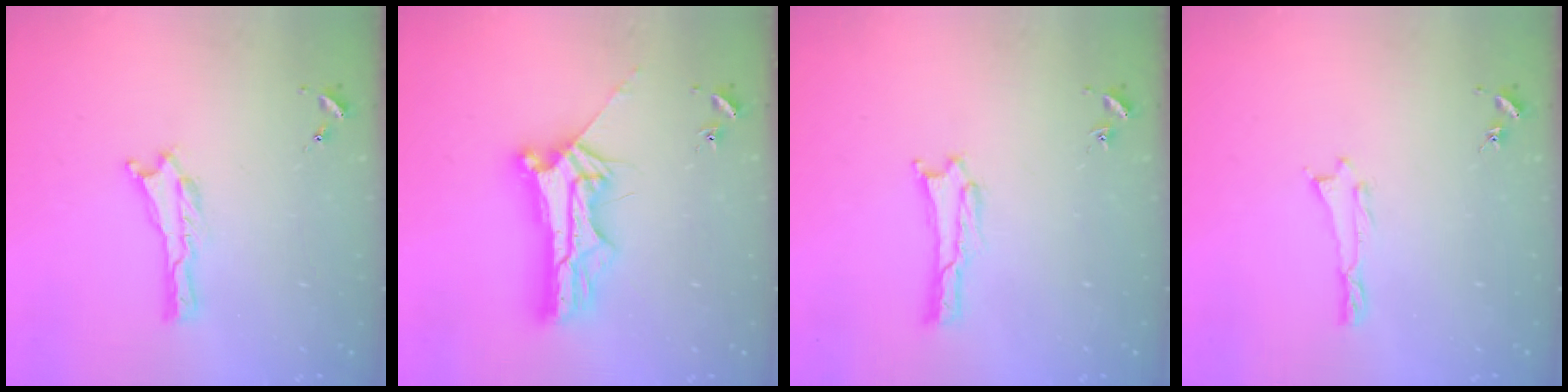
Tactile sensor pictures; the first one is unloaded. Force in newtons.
{"total": 10.5, "press": 10.5, "slide": 0.9}
{"total": 1.7, "press": 1.7, "slide": 0.1}
{"total": 0.0}